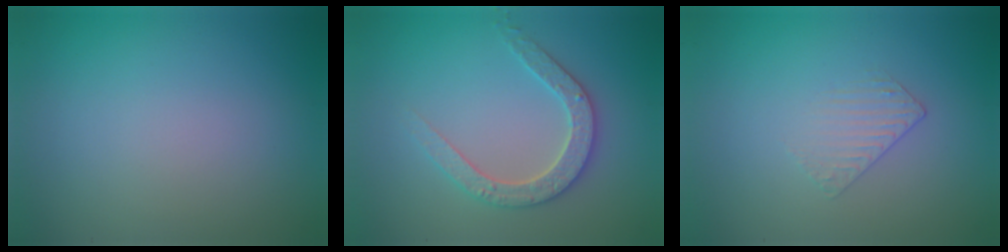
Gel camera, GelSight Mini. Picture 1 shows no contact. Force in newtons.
{"total": 3.0, "press": 2.9, "slide": 0.6}
{"total": 1.0, "press": 0.3, "slide": 1.0}